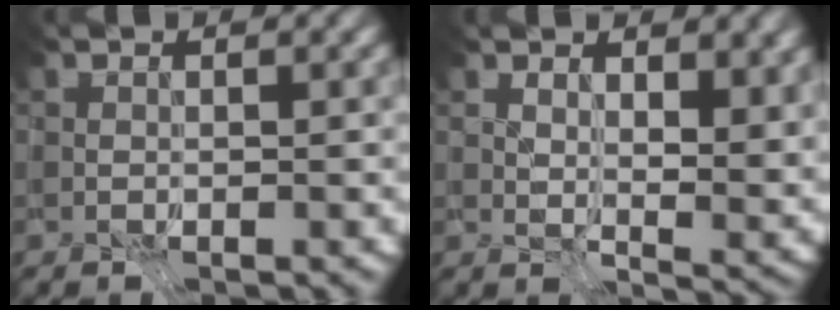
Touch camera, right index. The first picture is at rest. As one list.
[{"total": 8.1, "force": [4.6, 3.8, 5.4], "torque": [-0.083, -0.023, 0.095]}]